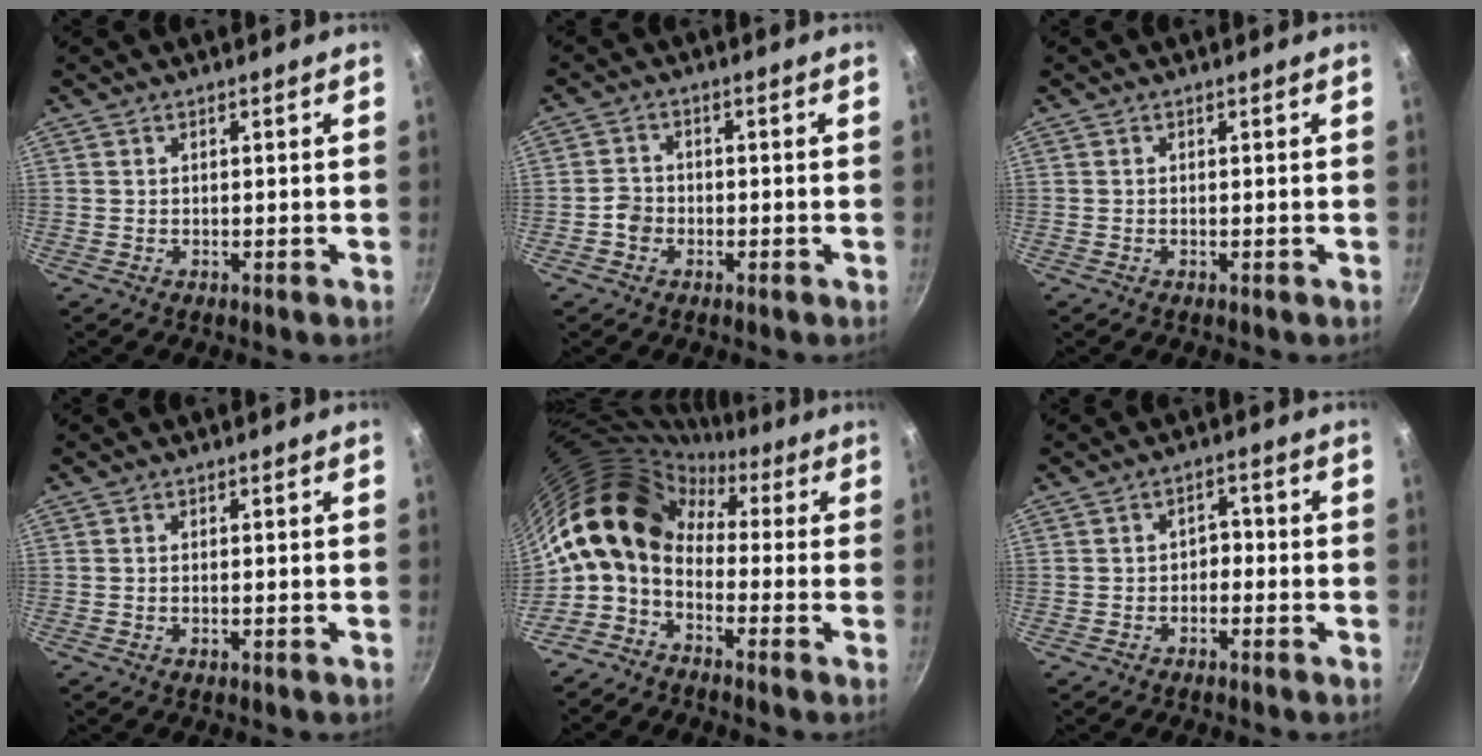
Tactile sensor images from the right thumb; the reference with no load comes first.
{"total": 2.9, "force": [-1.3, 2.4, 1.0], "torque": [-0.004, 0.016, -0.026]}
{"total": 0.0}
{"total": 0.5, "force": [-0.1, 0.1, 0.5], "torque": [-0.011, 0.000, -0.002]}
{"total": 13.9, "force": [0.3, 9.8, 9.8], "torque": [-0.164, 0.042, -0.020]}
{"total": 2.6, "force": [-0.9, 1.8, 1.5], "torque": [-0.005, 0.014, -0.018]}